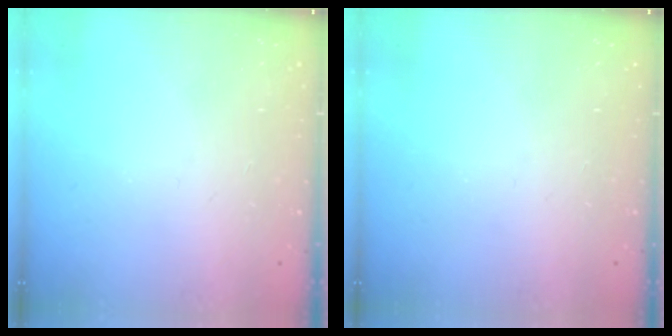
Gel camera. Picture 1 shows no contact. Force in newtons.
{"total": 0.0}